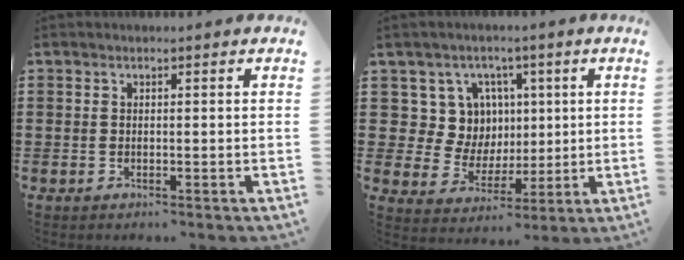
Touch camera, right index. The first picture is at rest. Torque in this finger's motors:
{"motor_torque": [-0.14, 0.16, 0.01, 0.01]}